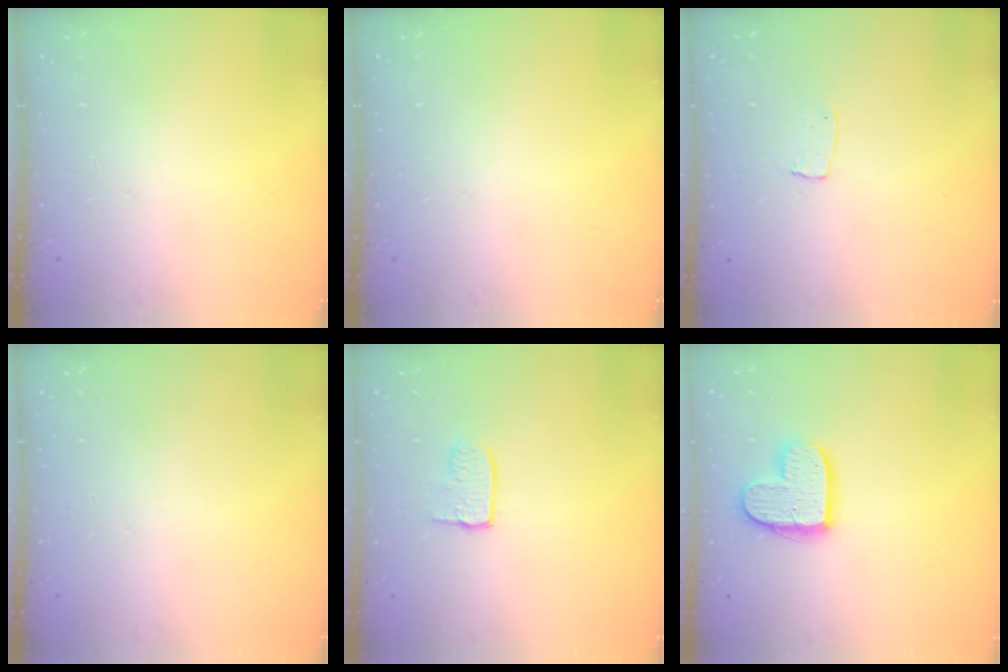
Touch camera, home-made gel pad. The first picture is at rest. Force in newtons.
{"total": 0.0}
{"total": 4.3, "press": 4.3, "slide": 0.2}
{"total": 0.0}
{"total": 7.7, "press": 7.7, "slide": 0.6}
{"total": 12.9, "press": 12.9, "slide": 0.9}